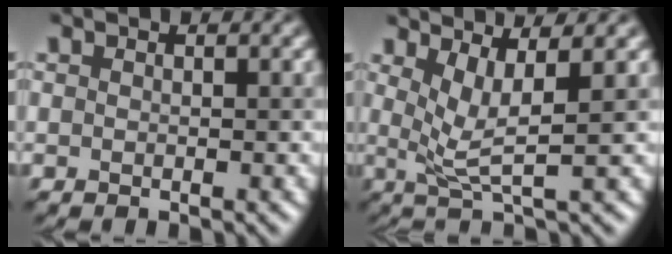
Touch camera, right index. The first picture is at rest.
{"total": 3.7, "force": [1.0, 0.7, 3.5], "torque": [-0.062, 0.001, 0.022]}